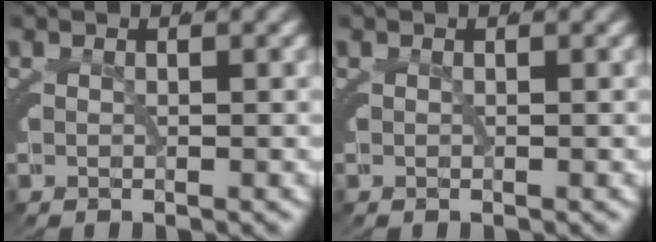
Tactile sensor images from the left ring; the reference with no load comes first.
{"total": 0.0}